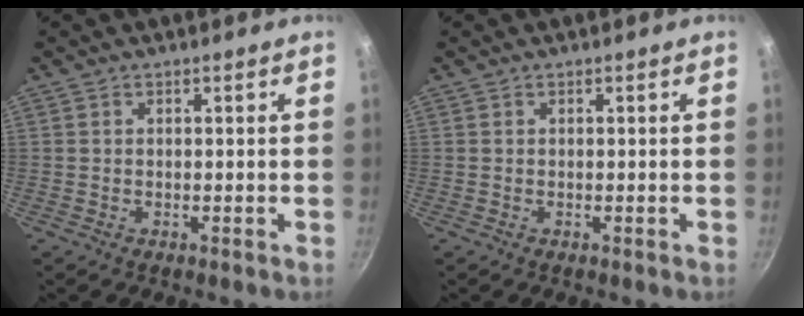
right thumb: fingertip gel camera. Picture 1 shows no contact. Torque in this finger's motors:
{"motor_torque": [-0.05, 0.05, 0.00, 0.00, 0.00]}